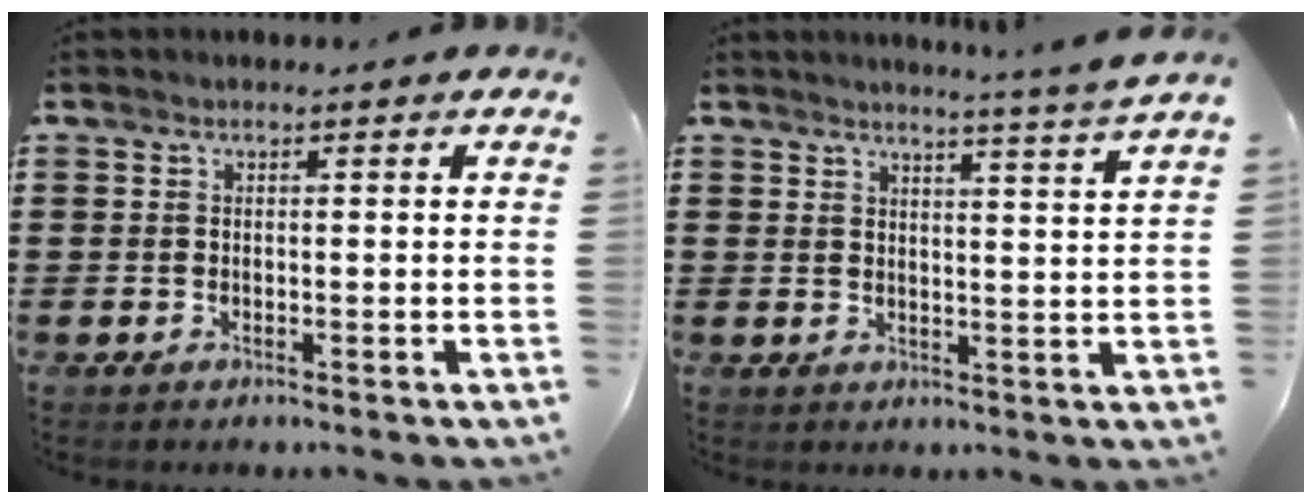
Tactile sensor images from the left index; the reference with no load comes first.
{"total": 3.5, "force": [3.2, -1.2, 0.8], "torque": [-0.019, -0.026, 0.051]}